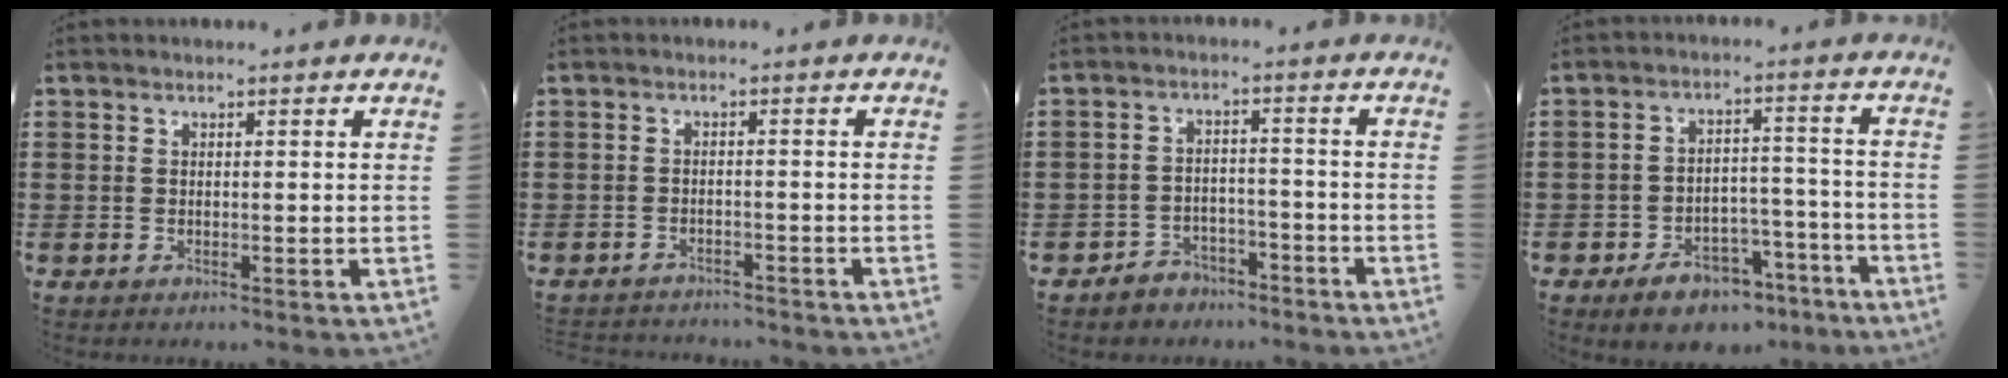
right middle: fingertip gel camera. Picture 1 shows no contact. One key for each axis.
{"total": 2.2, "fx": -2.2, "fy": 0.3, "fz": -0.3, "tx": -0.001, "ty": 0.000, "tz": -0.049}
{"total": 3.6, "fx": -3.5, "fy": 1.0, "fz": -0.2, "tx": -0.007, "ty": 0.003, "tz": -0.073}
{"total": 6.6, "fx": -5.6, "fy": 2.7, "fz": 2.1, "tx": -0.030, "ty": 0.028, "tz": -0.105}